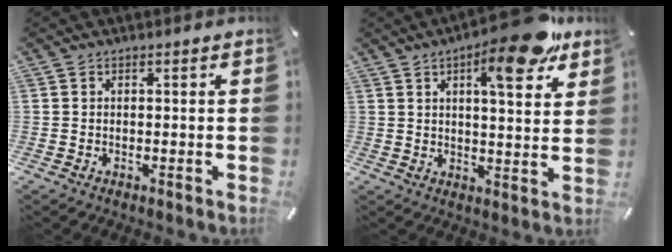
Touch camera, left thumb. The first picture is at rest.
{"total": 14.6, "force": [8.7, 4.2, 10.9], "torque": [-0.155, -0.041, 0.135]}